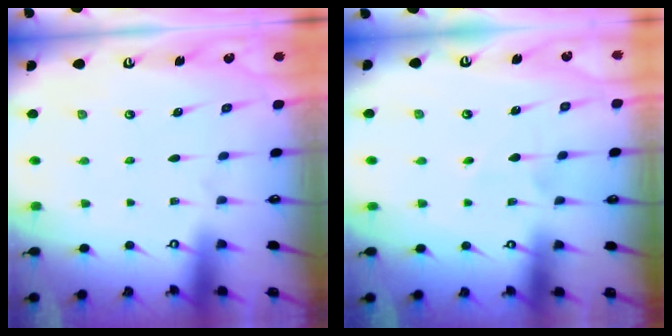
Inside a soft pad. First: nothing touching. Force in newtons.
{"total": 3.7, "press": 3.7, "slide": 0.5}